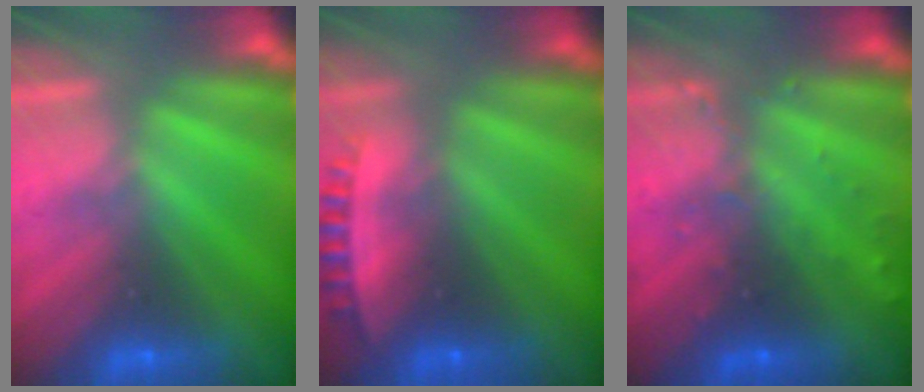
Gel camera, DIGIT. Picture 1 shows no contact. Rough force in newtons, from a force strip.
{"total": 2.7}
{"total": 3.1}